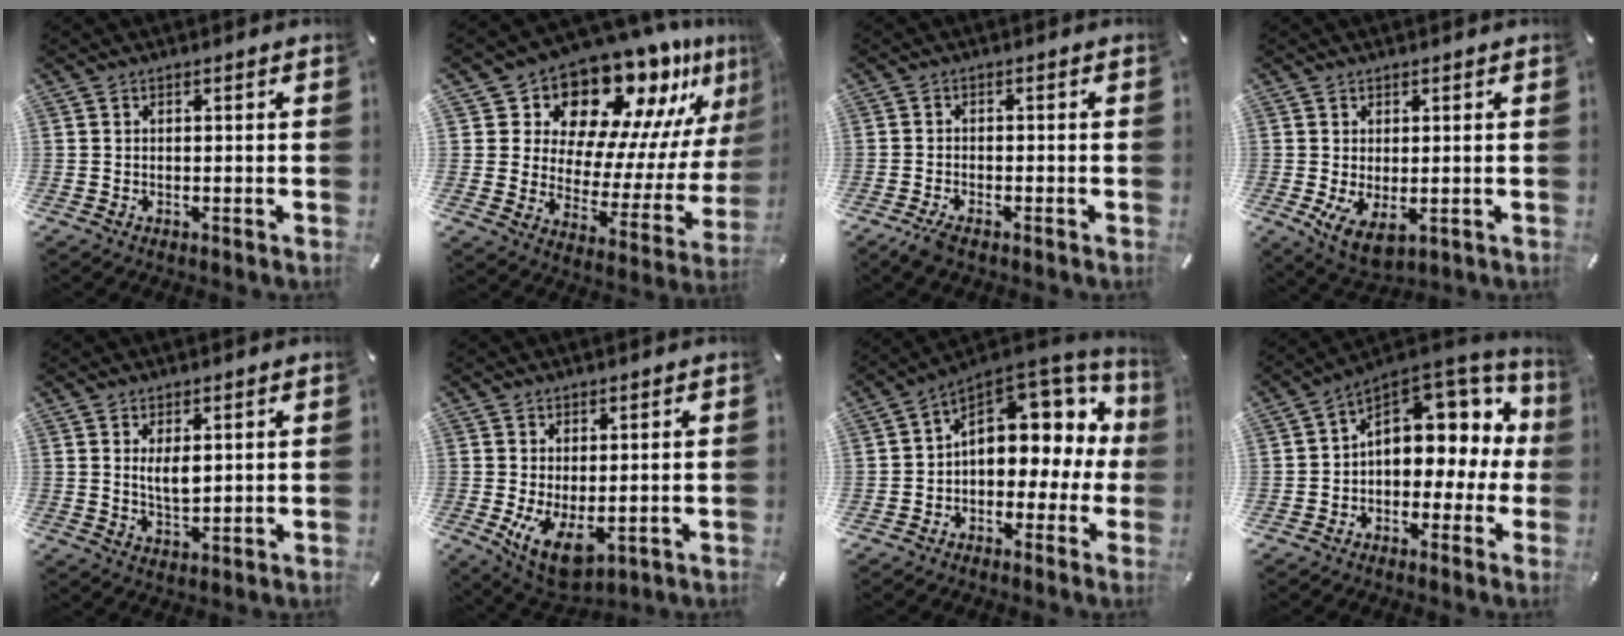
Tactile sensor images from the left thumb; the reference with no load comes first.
{"total": 15.1, "force": [13.9, 5.3, 2.4], "torque": [-0.031, -0.152, 0.227]}
{"total": 2.5, "force": [-1.9, 0.7, 1.5], "torque": [-0.030, 0.006, -0.037]}
{"total": 6.0, "force": [0.3, 3.6, 4.8], "torque": [-0.094, -0.014, 0.008]}
{"total": 4.3, "force": [1.6, 1.9, 3.4], "torque": [-0.064, -0.008, 0.023]}
{"total": 8.3, "force": [-0.5, 4.6, 6.9], "torque": [-0.136, -0.020, -0.001]}
{"total": 11.6, "force": [4.2, 8.3, 6.9], "torque": [-0.091, -0.036, 0.075]}
{"total": 10.8, "force": [3.9, 8.0, 6.1], "torque": [-0.078, -0.037, 0.071]}